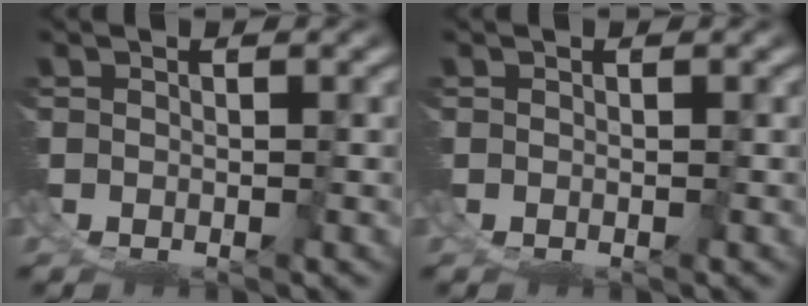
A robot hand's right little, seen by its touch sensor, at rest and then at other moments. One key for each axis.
{"total": 0.0}